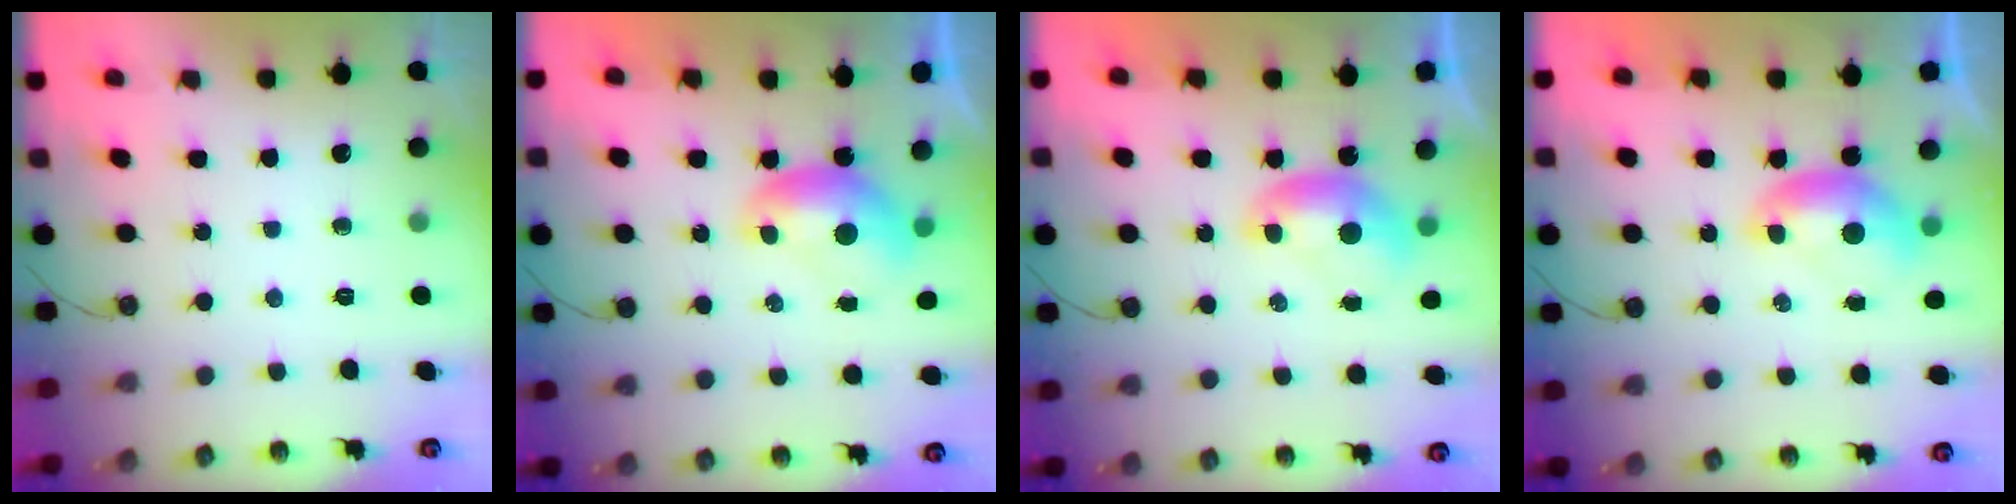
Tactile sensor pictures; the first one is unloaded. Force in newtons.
{"total": 0.9, "press": 0.6, "slide": 0.6}
{"total": 0.0}
{"total": 0.0}